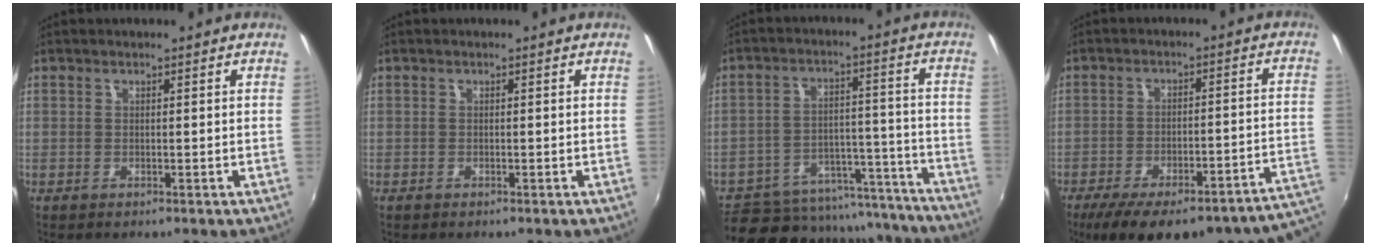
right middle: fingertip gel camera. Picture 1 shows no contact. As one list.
[{"total": 0.6, "force": [-0.5, 0.4, 0.2], "torque": [-0.005, -0.003, -0.011]}, {"total": 20.3, "force": [-17.0, 9.4, 6.0], "torque": [-0.125, 0.045, -0.209]}, {"total": 20.7, "force": [-14.4, 5.4, 13.9], "torque": [-0.180, -0.028, -0.183]}]